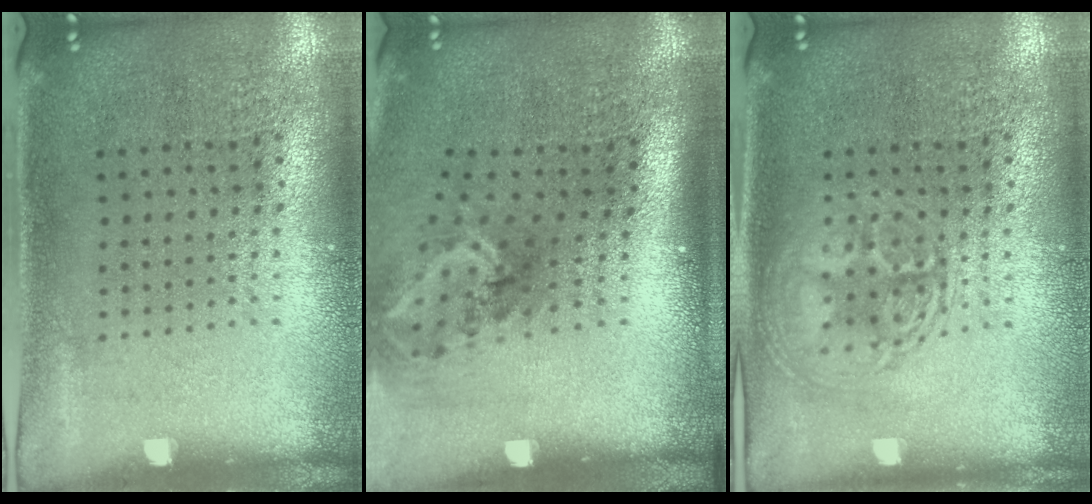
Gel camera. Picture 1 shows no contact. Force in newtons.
{"total": 2.0, "press": 1.3, "slide": 1.5}
{"total": 3.0, "press": 3.0, "slide": 0.5}